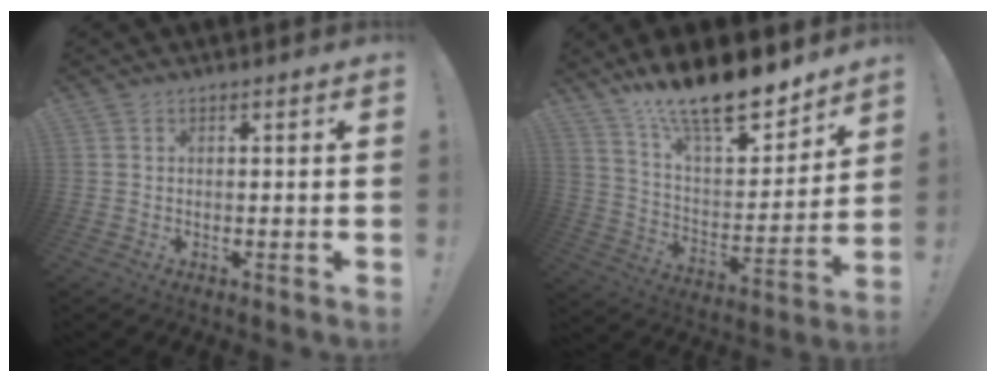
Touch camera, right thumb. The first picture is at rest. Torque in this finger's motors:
{"motor_torque": [1.43, 2.50, 1.49, 1.28, 0.13]}